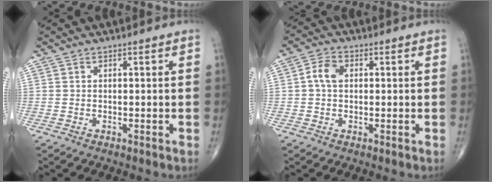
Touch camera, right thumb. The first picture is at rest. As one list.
[{"total": 3.9, "force": [0.4, 2.7, 2.8], "torque": [-0.055, 0.010, 0.003]}]